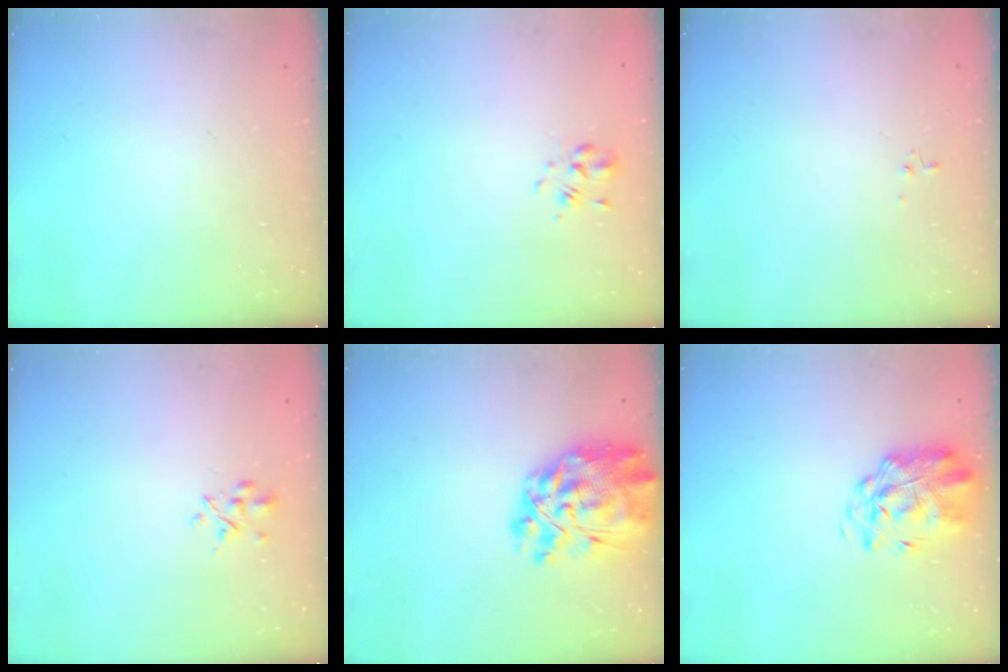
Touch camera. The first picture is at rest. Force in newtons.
{"total": 2.1, "press": 1.9, "slide": 0.7}
{"total": 0.9, "press": 0.8, "slide": 0.3}
{"total": 2.3, "press": 2.2, "slide": 0.9}
{"total": 17.1, "press": 16.2, "slide": 5.6}
{"total": 2.6, "press": 2.2, "slide": 1.3}